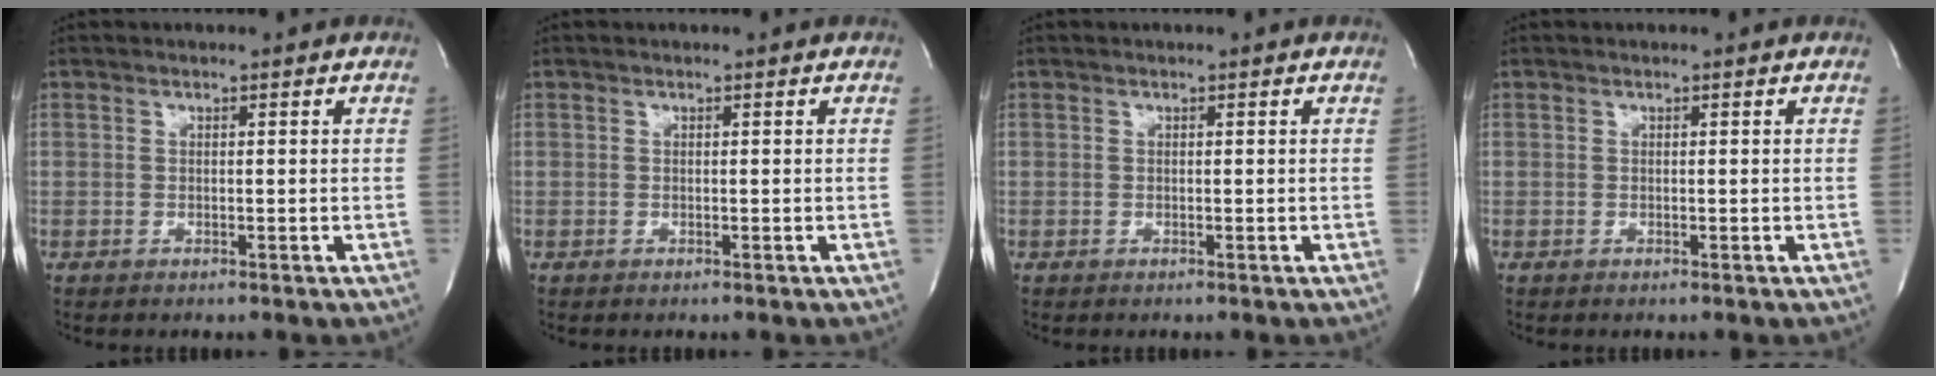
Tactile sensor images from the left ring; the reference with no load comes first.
{"total": 0.0}
{"total": 0.0}
{"total": 0.0}